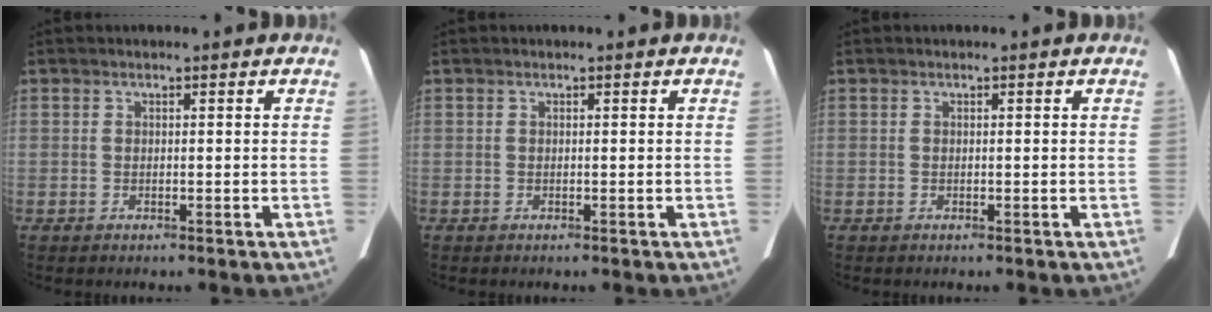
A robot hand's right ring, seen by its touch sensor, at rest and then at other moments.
{"total": 0.0}
{"total": 0.0}